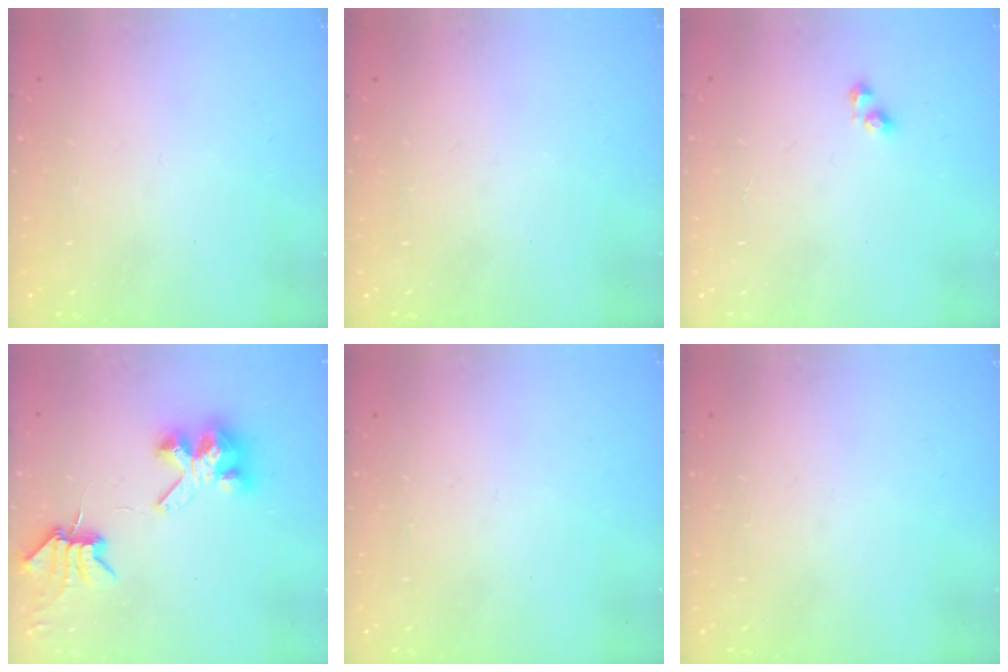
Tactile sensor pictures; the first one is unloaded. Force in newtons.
{"total": 0.0}
{"total": 2.9, "press": 2.9, "slide": 0.1}
{"total": 6.9, "press": 6.8, "slide": 1.1}
{"total": 0.0}
{"total": 0.0}